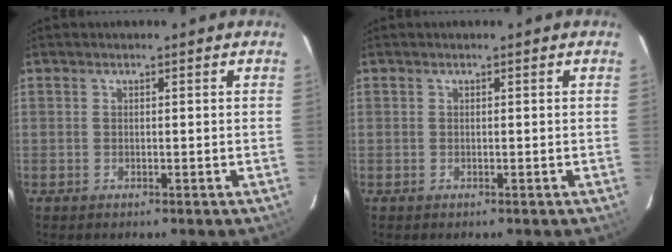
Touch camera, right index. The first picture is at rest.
{"total": 0.0}